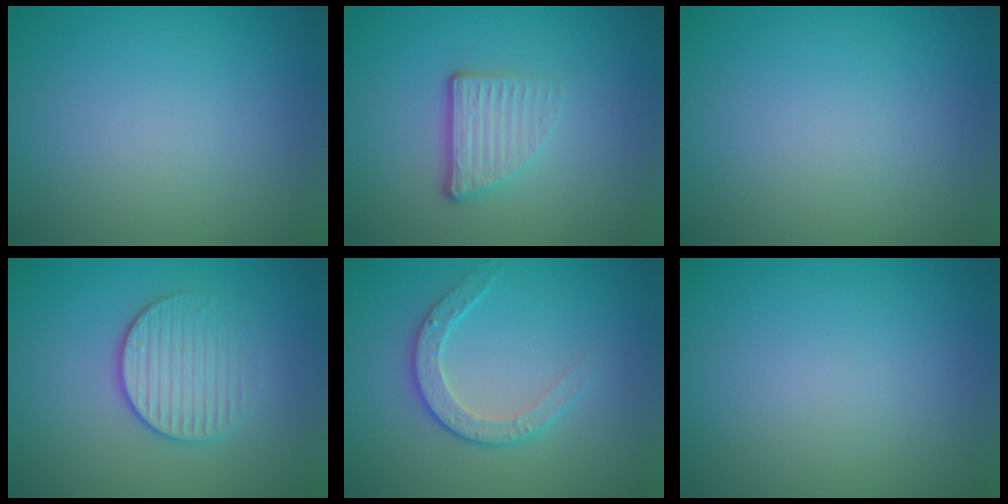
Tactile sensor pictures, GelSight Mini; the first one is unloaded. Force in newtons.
{"total": 3.7, "press": 2.4, "slide": 2.9}
{"total": 0.0}
{"total": 3.4, "press": 2.7, "slide": 2.0}
{"total": 2.6, "press": 2.0, "slide": 1.7}
{"total": 0.0}